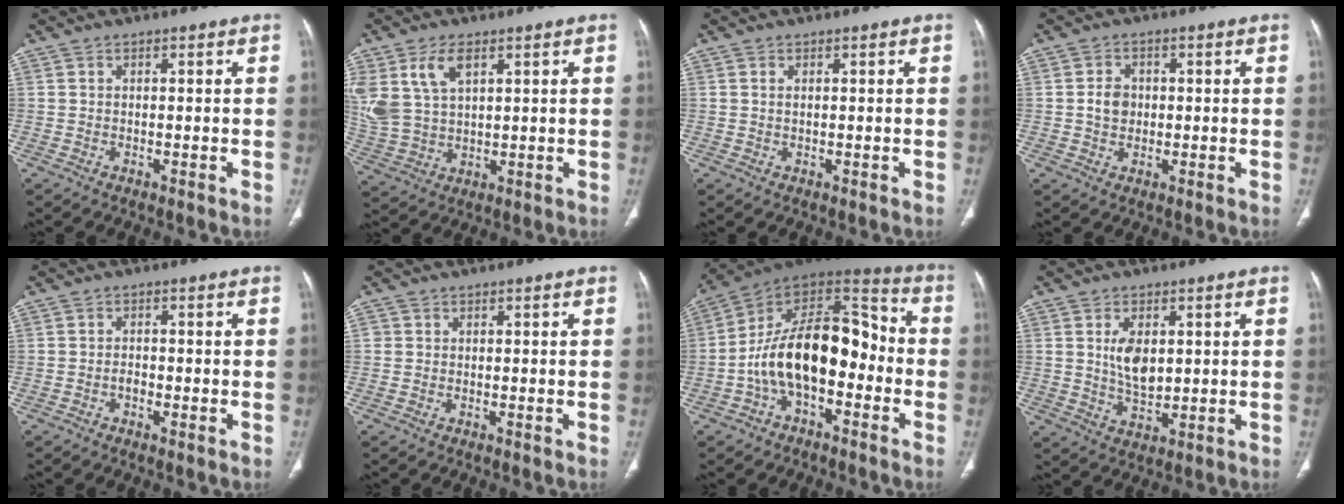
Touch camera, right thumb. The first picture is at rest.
{"total": 11.3, "force": [4.9, 6.5, 7.8], "torque": [-0.174, -0.009, 0.111]}
{"total": 0.5, "force": [0.2, 0.2, 0.5], "torque": [-0.014, 0.004, 0.005]}
{"total": 3.8, "force": [0.1, 3.1, 2.1], "torque": [-0.026, 0.005, 0.000]}
{"total": 1.7, "force": [-0.6, 0.9, 1.2], "torque": [-0.020, 0.005, -0.012]}
{"total": 0.8, "force": [0.1, 0.8, 0.1], "torque": [0.003, 0.003, 0.002]}
{"total": 19.9, "force": [-3.8, 11.0, 16.2], "torque": [-0.245, 0.069, -0.070]}
{"total": 6.8, "force": [1.4, 4.0, 5.4], "torque": [-0.083, -0.011, 0.033]}